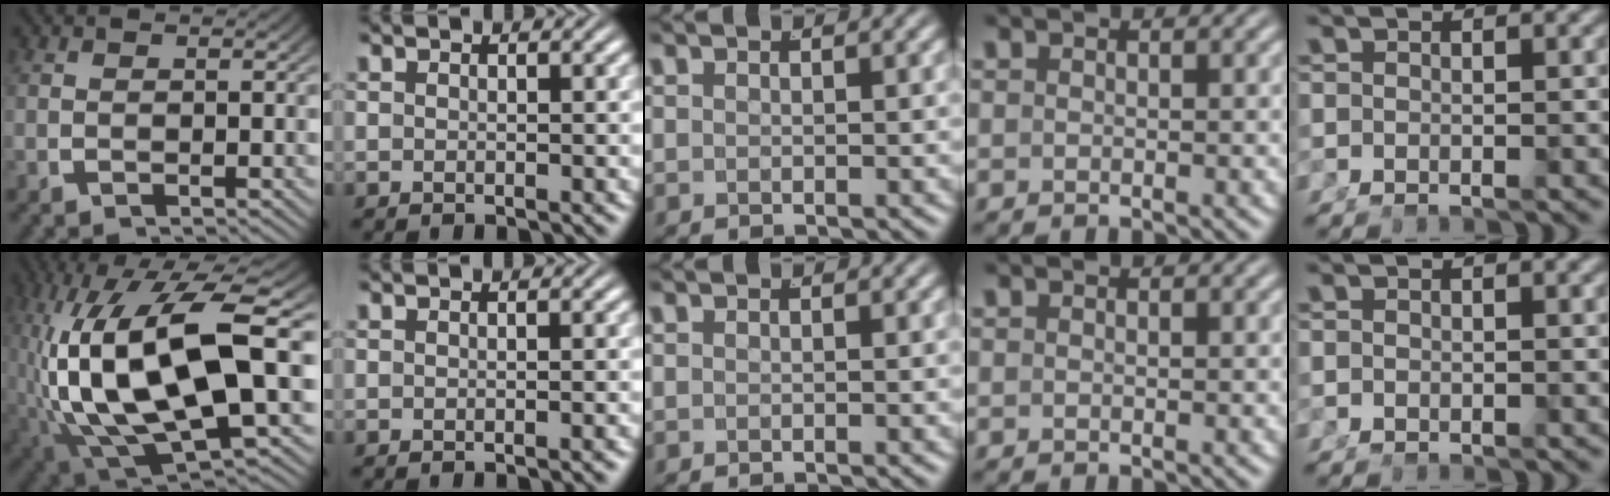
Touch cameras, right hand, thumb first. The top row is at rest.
{"thumb": {"total": 20.6, "force": [-2.4, 11.8, 16.7], "torque": [-0.363, -0.059, -0.007]}, "index": {"total": 0.5, "force": [-0.5, -0.2, 0.2], "torque": [-0.005, 0.002, -0.007]}}